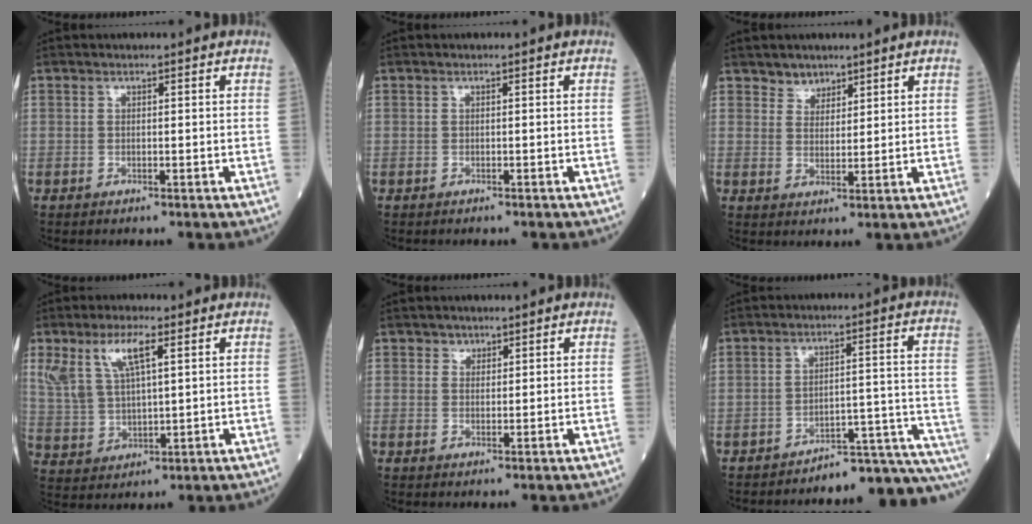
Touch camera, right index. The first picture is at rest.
{"total": 0.6, "force": [-0.6, 0.1, 0.0], "torque": [-0.001, -0.001, -0.009]}
{"total": 2.7, "force": [2.2, 1.5, 0.0], "torque": [0.008, -0.002, 0.035]}
{"total": 8.7, "force": [4.5, 2.7, 7.0], "torque": [-0.156, 0.015, 0.097]}
{"total": 1.2, "force": [0.8, 0.9, -0.1], "torque": [0.010, -0.006, 0.009]}
{"total": 16.1, "force": [-15.8, -0.1, 2.9], "torque": [0.022, 0.038, -0.200]}